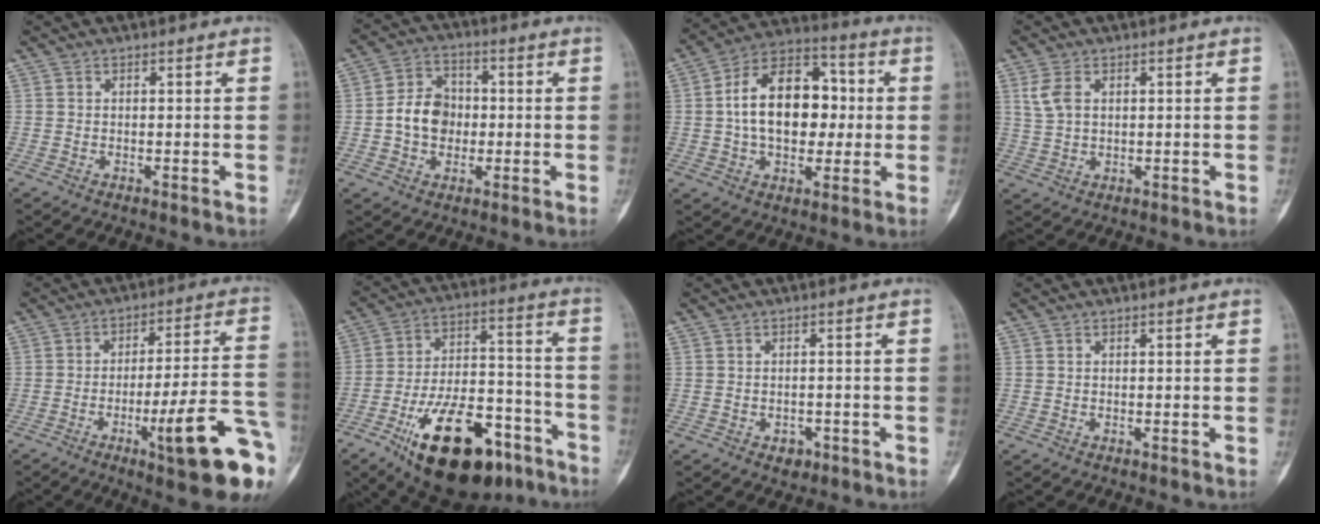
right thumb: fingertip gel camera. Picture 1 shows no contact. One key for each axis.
{"total": 8.8, "fx": -0.7, "fy": 7.1, "fz": 5.2, "tx": -0.063, "ty": 0.022, "tz": -0.021}
{"total": 18.0, "fx": 1.0, "fy": 11.7, "fz": 13.7, "tx": -0.185, "ty": 0.028, "tz": 0.009}
{"total": 4.4, "fx": 1.6, "fy": 2.7, "fz": 3.1, "tx": -0.063, "ty": -0.002, "tz": 0.037}
{"total": 18.1, "fx": -7.2, "fy": 2.6, "fz": 16.5, "tx": -0.199, "ty": 0.027, "tz": -0.098}
{"total": 24.7, "fx": -13.8, "fy": 11.4, "fz": 17.0, "tx": -0.263, "ty": 0.073, "tz": -0.217}
{"total": 2.4, "fx": -1.2, "fy": 1.7, "fz": 1.1, "tx": -0.002, "ty": 0.007, "tz": -0.010}
{"total": 0.0}